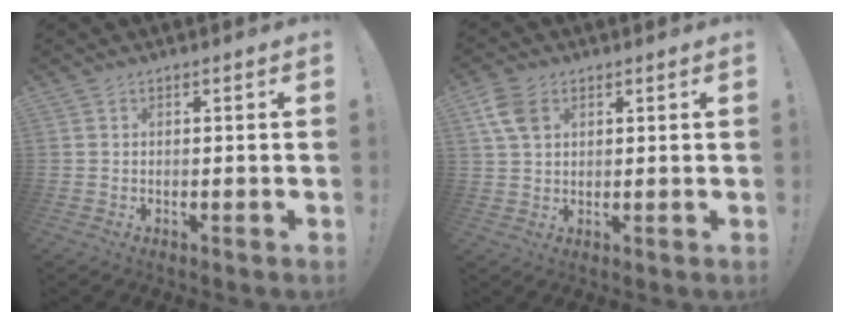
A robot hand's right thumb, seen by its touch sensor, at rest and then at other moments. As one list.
[{"total": 7.3, "force": [2.8, 5.0, 4.4], "torque": [-0.087, 0.003, 0.058]}]